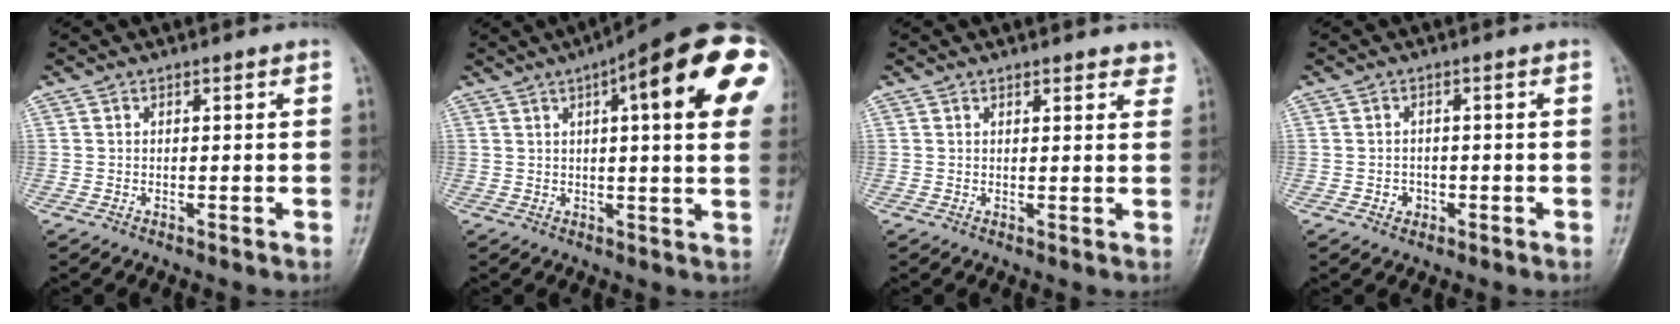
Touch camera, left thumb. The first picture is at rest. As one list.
[{"total": 22.0, "force": [7.5, 5.5, 19.9], "torque": [-0.245, 0.015, 0.092]}, {"total": 3.2, "force": [2.7, 1.2, 1.2], "torque": [0.012, -0.010, 0.027]}, {"total": 1.8, "force": [-0.8, 1.6, 0.4], "torque": [0.004, 0.006, -0.010]}]